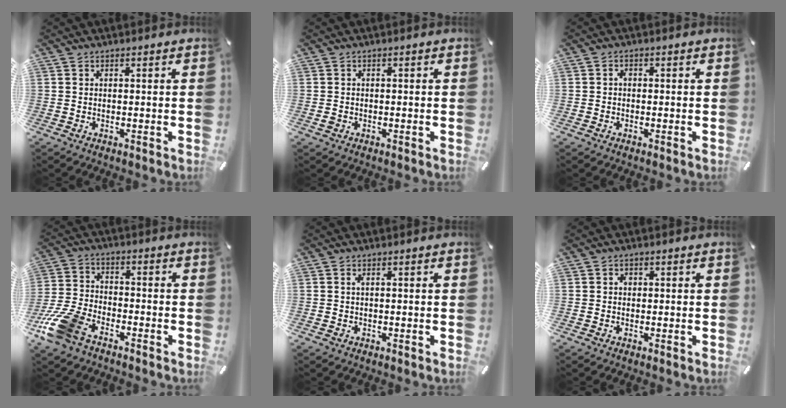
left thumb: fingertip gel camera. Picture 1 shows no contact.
{"total": 1.3, "force": [-0.5, 1.0, 0.6], "torque": [-0.011, 0.002, -0.010]}
{"total": 1.0, "force": [-0.3, 0.8, 0.6], "torque": [-0.012, 0.005, -0.008]}
{"total": 12.2, "force": [-8.0, 6.3, 6.7], "torque": [-0.146, 0.036, -0.155]}
{"total": 1.1, "force": [-0.1, 0.6, 0.9], "torque": [-0.017, 0.004, -0.004]}
{"total": 1.2, "force": [-0.1, 1.1, 0.5], "torque": [-0.010, 0.007, -0.005]}